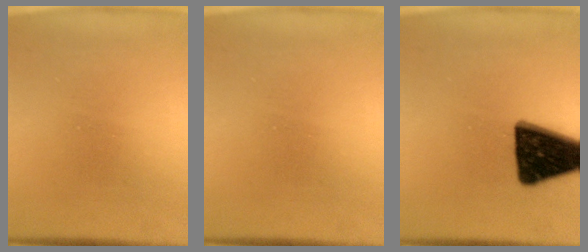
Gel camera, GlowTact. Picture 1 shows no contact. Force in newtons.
{"total": 0.0}
{"total": 16.7}